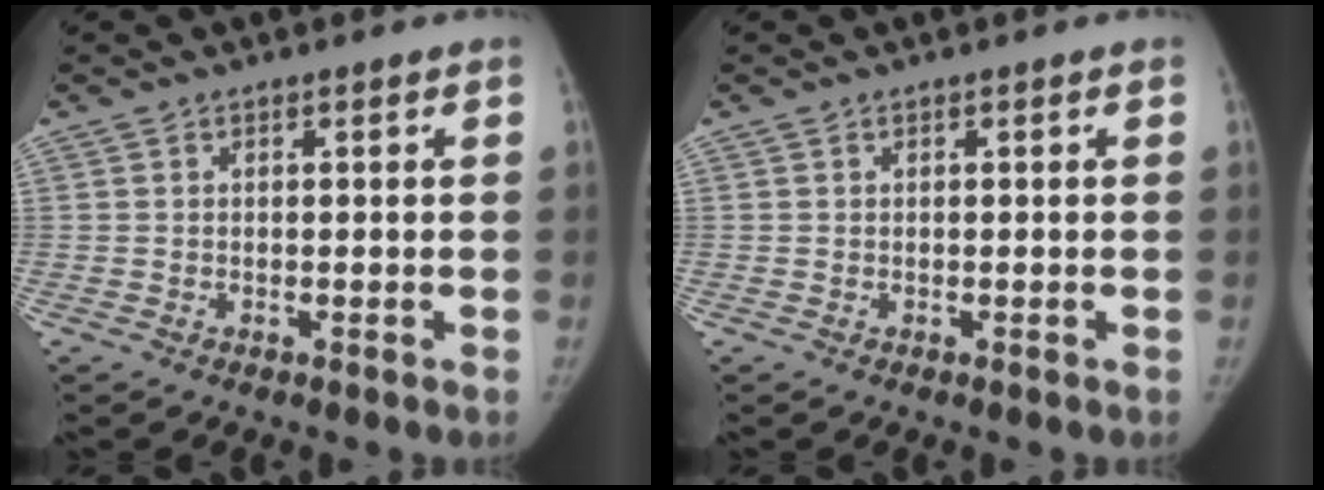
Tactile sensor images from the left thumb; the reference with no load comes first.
{"total": 0.0}